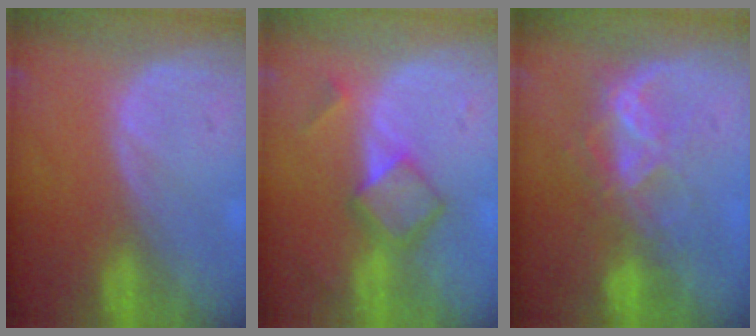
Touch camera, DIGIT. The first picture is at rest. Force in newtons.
{"total": 6.0, "press": 5.1, "slide": 3.1}
{"total": 6.7, "press": 6.0, "slide": 3.0}